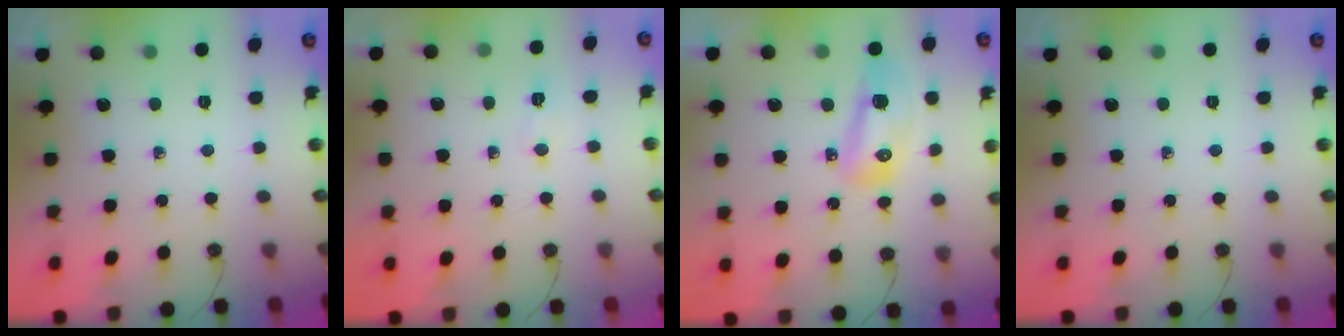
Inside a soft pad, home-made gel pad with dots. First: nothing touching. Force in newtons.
{"total": 4.1, "press": 2.2, "slide": 3.4}
{"total": 8.8, "press": 8.7, "slide": 1.0}
{"total": 0.0}